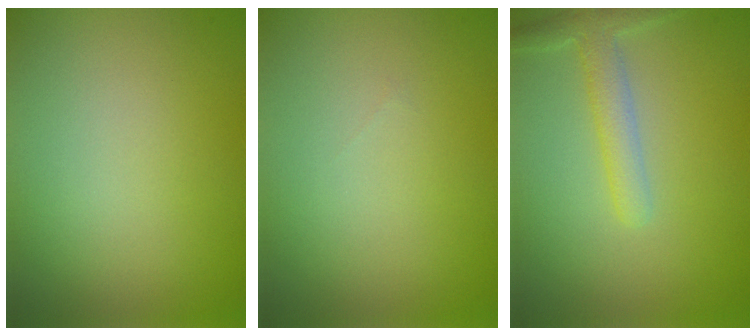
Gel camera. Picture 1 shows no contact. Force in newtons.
{"total": 0.0}
{"total": 2.5, "press": 2.5, "slide": 0.0}